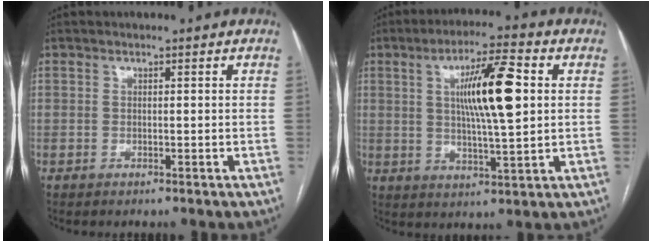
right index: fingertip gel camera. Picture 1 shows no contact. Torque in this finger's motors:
{"motor_torque": [0.49, 0.15, 0.63, 0.11]}